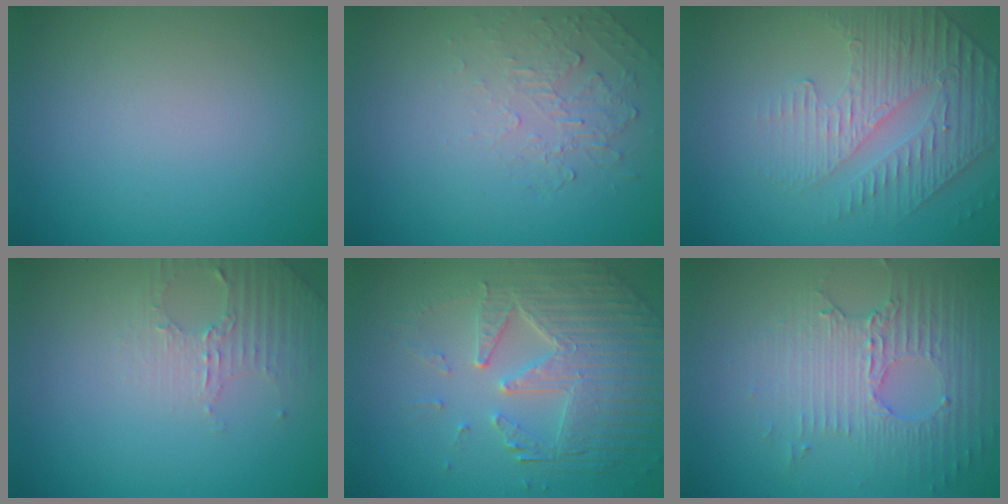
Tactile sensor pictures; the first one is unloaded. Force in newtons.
{"total": 2.1, "press": 0.7, "slide": 2.0}
{"total": 4.9, "press": 3.3, "slide": 3.6}
{"total": 2.6, "press": 2.5, "slide": 0.7}
{"total": 6.4, "press": 5.0, "slide": 4.0}
{"total": 5.4, "press": 3.5, "slide": 4.1}